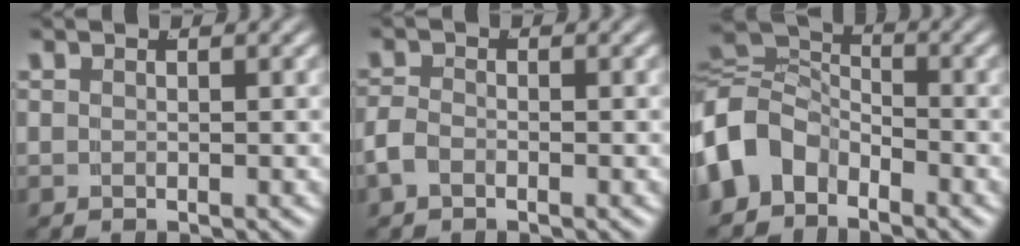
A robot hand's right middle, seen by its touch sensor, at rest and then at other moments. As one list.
[{"total": 1.3, "force": [-0.9, 0.6, 0.8], "torque": [-0.022, -0.007, -0.013]}, {"total": 8.1, "force": [-1.4, 6.9, 4.1], "torque": [-0.104, -0.027, -0.026]}]